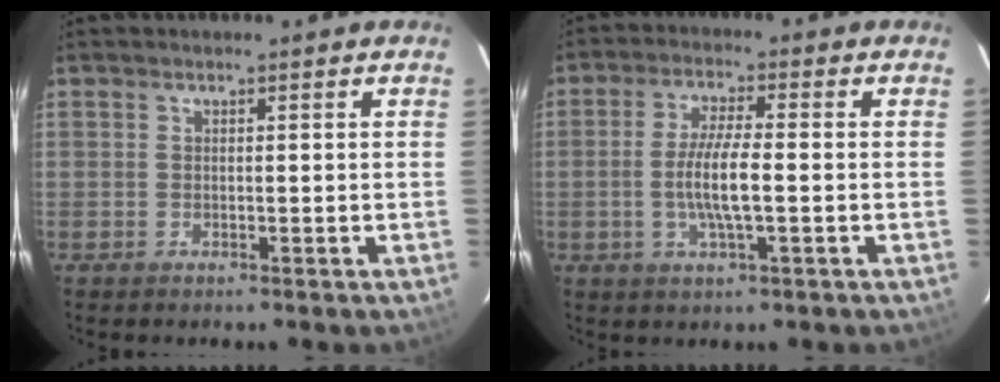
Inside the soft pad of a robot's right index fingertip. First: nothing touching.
{"total": 7.3, "force": [-1.2, 1.1, 7.1], "torque": [-0.139, -0.003, -0.025]}